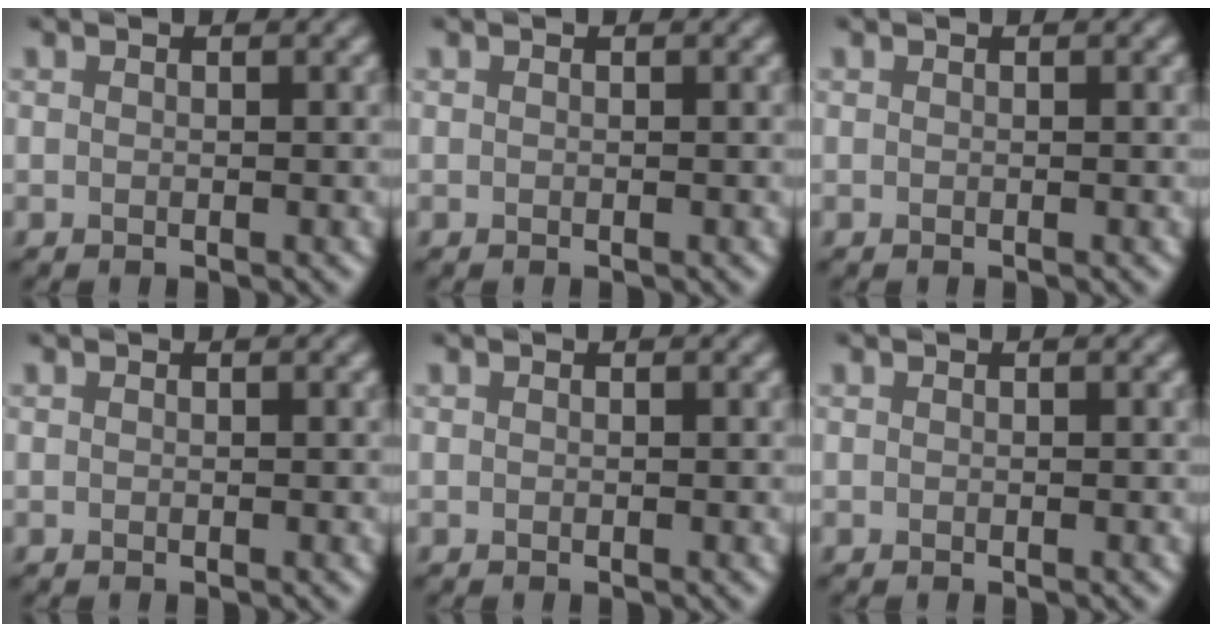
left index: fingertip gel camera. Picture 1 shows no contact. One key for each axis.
{"total": 0.0}
{"total": 0.0}
{"total": 0.0}
{"total": 0.0}
{"total": 0.0}